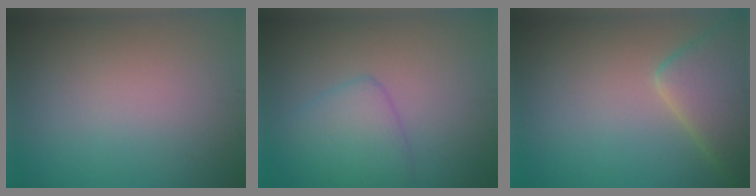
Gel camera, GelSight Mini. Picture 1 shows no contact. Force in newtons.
{"total": 3.4, "press": 3.4, "slide": 0.2}
{"total": 5.1, "press": 5.1, "slide": 0.5}